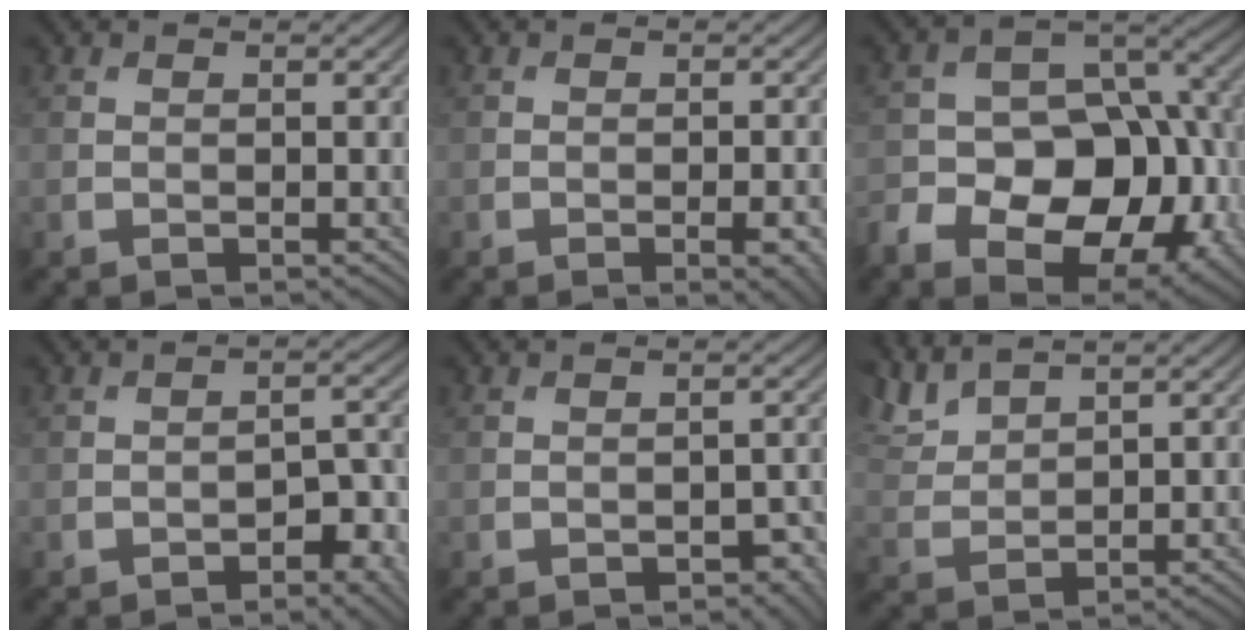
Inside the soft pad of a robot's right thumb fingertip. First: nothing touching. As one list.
[{"total": 3.2, "force": [-1.5, 0.8, 2.8], "torque": [-0.038, 0.001, -0.014]}, {"total": 14.5, "force": [-4.7, 9.7, 9.7], "torque": [-0.156, -0.016, -0.086]}, {"total": 5.0, "force": [-2.5, 2.3, 3.6], "torque": [-0.043, 0.007, -0.033]}, {"total": 2.2, "force": [-1.4, 1.1, 1.3], "torque": [-0.018, 0.002, -0.016]}, {"total": 4.2, "force": [3.6, 0.9, 1.9], "torque": [-0.060, 0.010, 0.083]}]